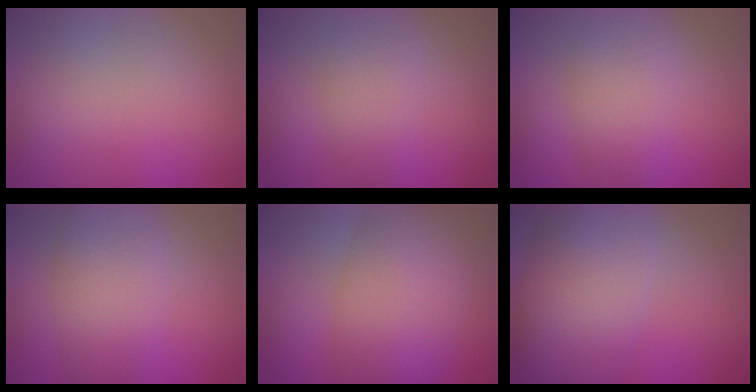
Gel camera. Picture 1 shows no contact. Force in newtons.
{"total": 3.9, "press": 3.9, "slide": 0.1}
{"total": 5.2, "press": 5.2, "slide": 0.2}
{"total": 6.7, "press": 6.7, "slide": 0.3}
{"total": 9.5, "press": 9.5, "slide": 0.3}
{"total": 10.4, "press": 10.4, "slide": 0.4}